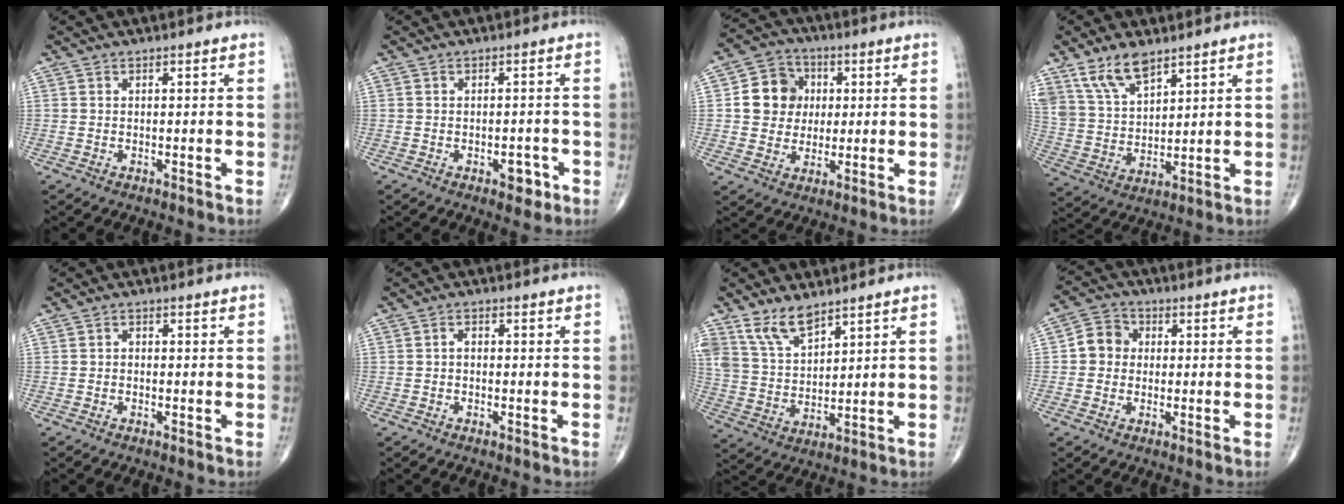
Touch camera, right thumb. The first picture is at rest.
{"total": 3.3, "force": [-1.5, 1.8, 2.2], "torque": [-0.016, 0.009, -0.017]}
{"total": 10.0, "force": [1.4, 8.9, 4.3], "torque": [-0.037, 0.005, 0.019]}
{"total": 9.9, "force": [6.9, 4.4, 5.5], "torque": [-0.095, -0.029, 0.146]}
{"total": 1.0, "force": [-0.3, 0.8, 0.5], "torque": [0.000, 0.003, -0.010]}
{"total": 1.5, "force": [-0.3, 1.2, 1.0], "torque": [-0.008, 0.007, -0.008]}
{"total": 8.4, "force": [6.1, 3.8, 4.3], "torque": [-0.068, -0.032, 0.130]}
{"total": 5.9, "force": [0.1, 5.4, 2.5], "torque": [-0.025, 0.015, -0.009]}